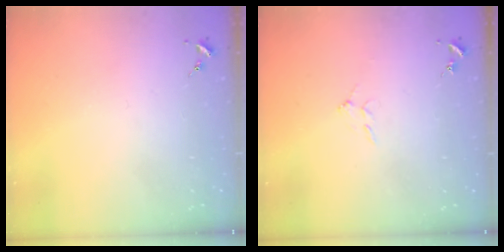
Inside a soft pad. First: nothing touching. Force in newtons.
{"total": 5.0, "press": 5.0, "slide": 0.9}